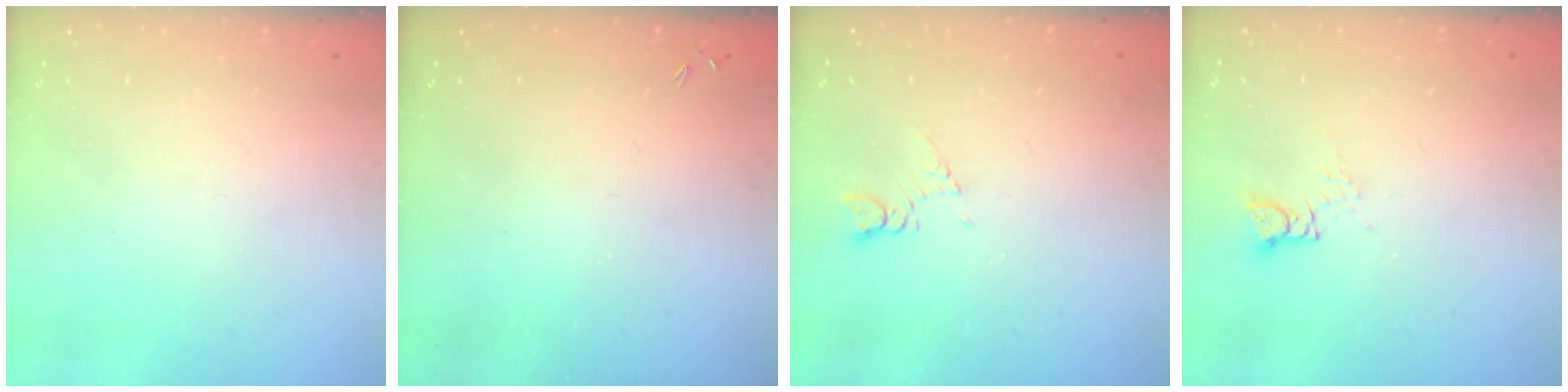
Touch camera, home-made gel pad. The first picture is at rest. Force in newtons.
{"total": 0.0}
{"total": 5.2, "press": 5.1, "slide": 0.7}
{"total": 3.6, "press": 3.6, "slide": 0.2}